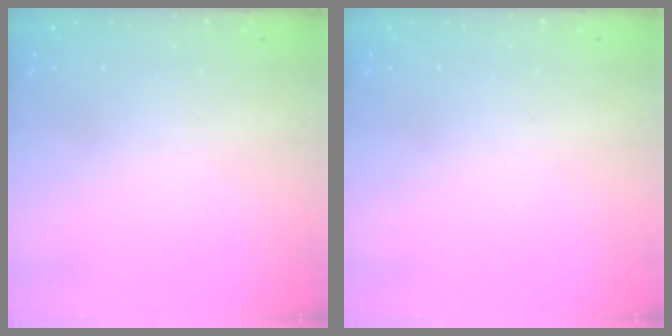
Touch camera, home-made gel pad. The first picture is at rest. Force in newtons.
{"total": 0.0}